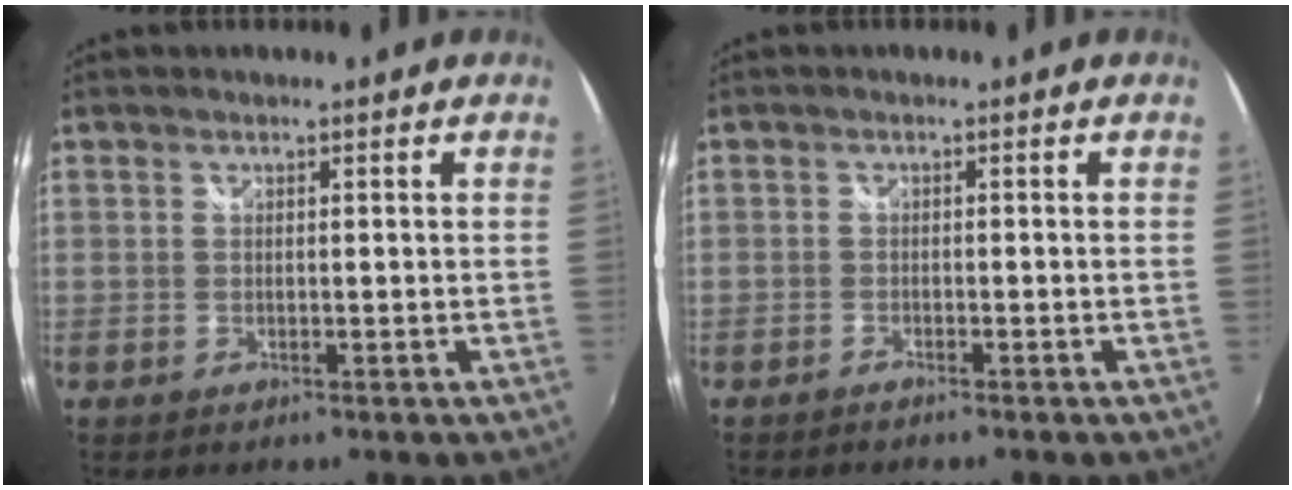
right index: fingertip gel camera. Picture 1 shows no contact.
{"total": 1.1, "force": [-1.1, 0.0, 0.2], "torque": [-0.015, -0.003, -0.021]}